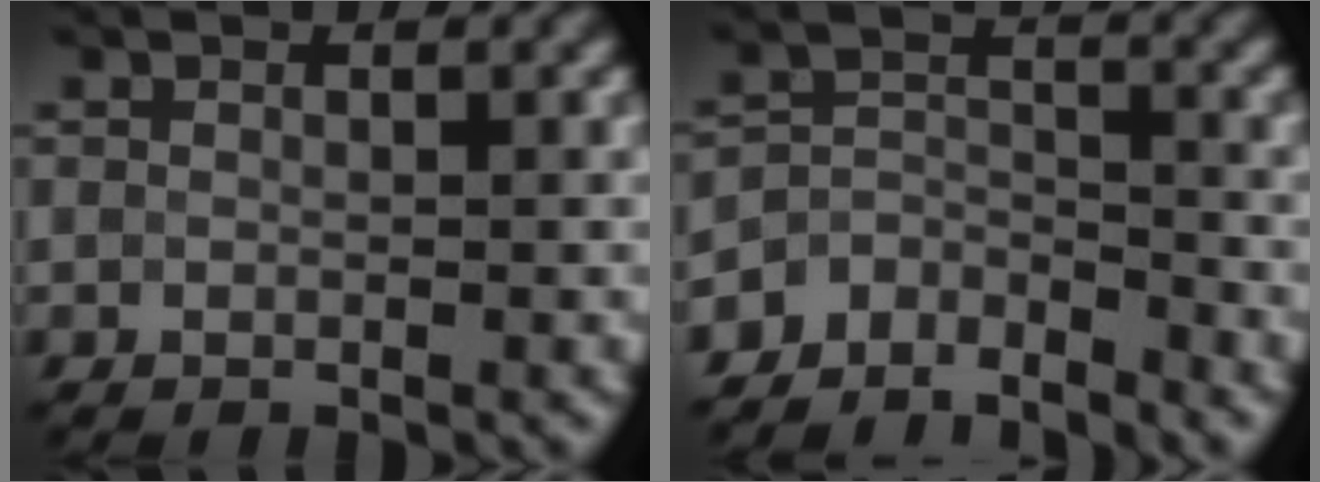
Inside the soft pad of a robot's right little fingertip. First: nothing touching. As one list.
[{"total": 4.2, "force": [-3.8, 1.6, 0.6], "torque": [-0.002, 0.001, -0.078]}]